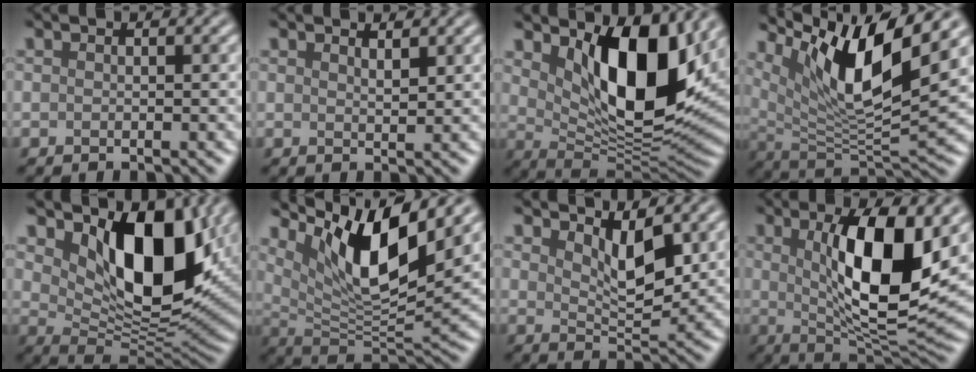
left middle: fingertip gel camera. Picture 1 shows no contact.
{"total": 1.1, "force": [1.0, 0.2, 0.5], "torque": [-0.008, -0.003, 0.017]}
{"total": 10.6, "force": [3.3, 4.8, 8.9], "torque": [-0.140, -0.023, 0.059]}
{"total": 10.8, "force": [5.7, 2.7, 8.8], "torque": [-0.152, -0.010, 0.111]}
{"total": 10.1, "force": [3.5, 5.3, 7.8], "torque": [-0.117, -0.028, 0.062]}
{"total": 10.2, "force": [5.1, 3.1, 8.3], "torque": [-0.140, -0.017, 0.102]}
{"total": 4.0, "force": [2.1, 1.6, 3.0], "torque": [-0.057, -0.015, 0.034]}
{"total": 11.1, "force": [2.1, 3.3, 10.4], "torque": [-0.161, -0.011, 0.041]}